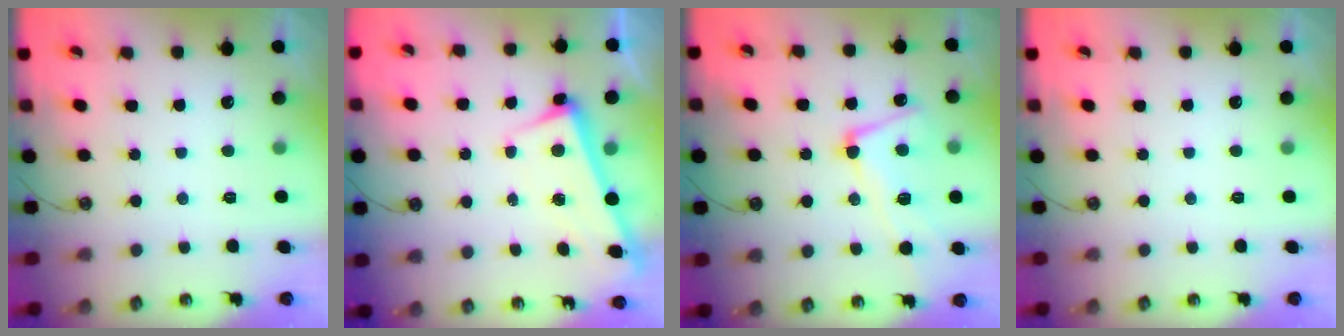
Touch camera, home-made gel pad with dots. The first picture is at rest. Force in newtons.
{"total": 2.6, "press": 2.5, "slide": 0.7}
{"total": 6.9, "press": 6.7, "slide": 1.5}
{"total": 0.0}